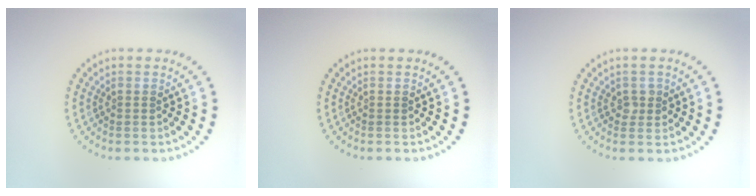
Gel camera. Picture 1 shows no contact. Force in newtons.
{"total": 0.0}
{"total": 1.0, "press": 1.0, "slide": 0.2}